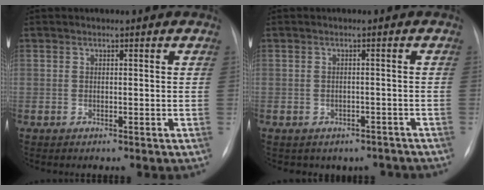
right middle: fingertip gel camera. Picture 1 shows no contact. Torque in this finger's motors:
{"motor_torque": [0.09, -0.08, 0.05, 0.02]}